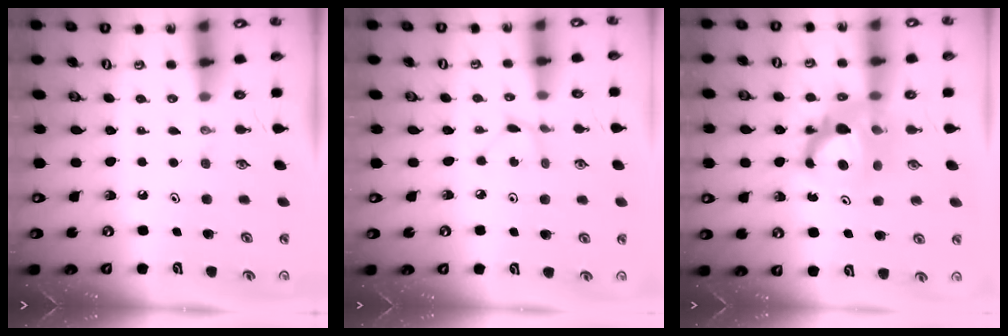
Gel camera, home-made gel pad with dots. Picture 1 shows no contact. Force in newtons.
{"total": 1.3, "press": 1.3, "slide": 0.1}
{"total": 10.7, "press": 10.6, "slide": 0.9}